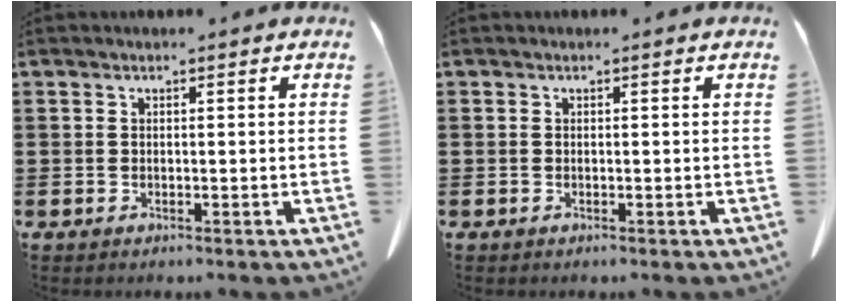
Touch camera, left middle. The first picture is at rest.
{"total": 0.0}